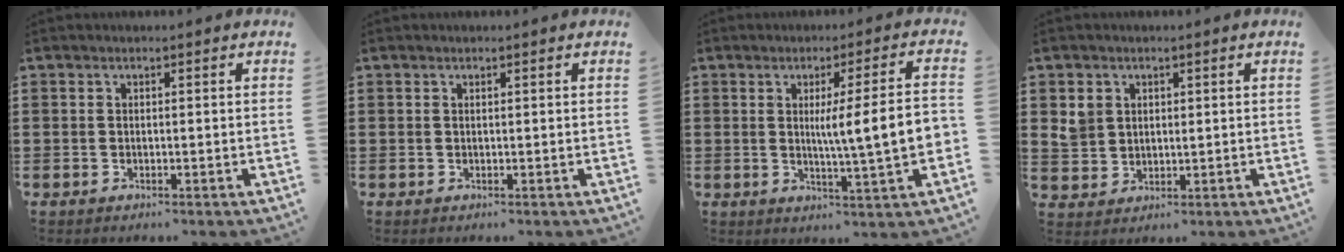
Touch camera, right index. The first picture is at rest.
{"total": 0.0}
{"total": 8.6, "force": [0.2, 0.1, 8.6], "torque": [-0.144, -0.008, -0.004]}
{"total": 3.1, "force": [1.3, 2.7, 0.9], "torque": [-0.029, 0.010, 0.023]}